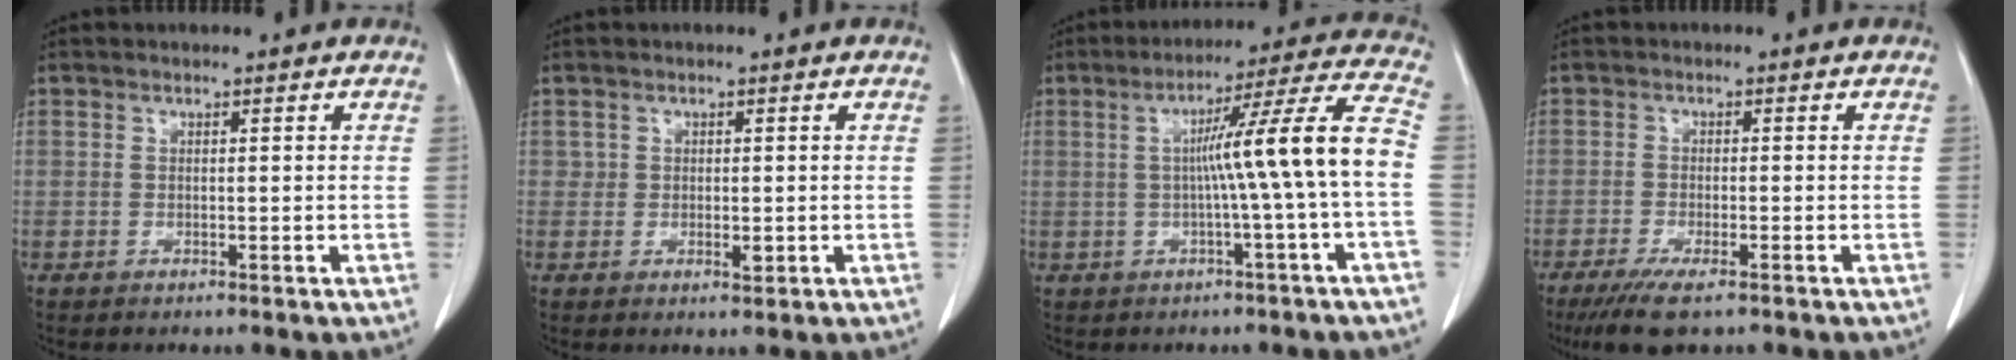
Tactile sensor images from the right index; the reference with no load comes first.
{"total": 1.6, "force": [-0.1, 1.2, 1.2], "torque": [-0.014, -0.002, -0.001]}
{"total": 11.8, "force": [-1.0, -2.0, 11.6], "torque": [-0.168, 0.019, -0.014]}
{"total": 6.5, "force": [-4.5, 1.0, 4.5], "torque": [-0.081, -0.019, -0.068]}